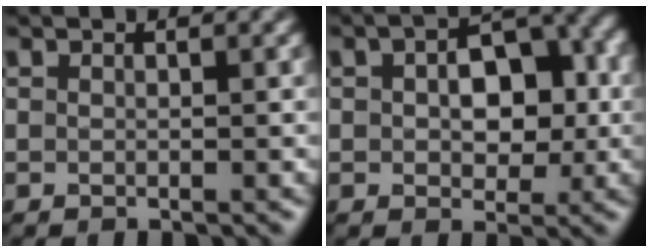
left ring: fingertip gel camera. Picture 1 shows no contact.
{"total": 6.8, "force": [0.5, 4.2, 5.3], "torque": [-0.069, 0.009, 0.003]}